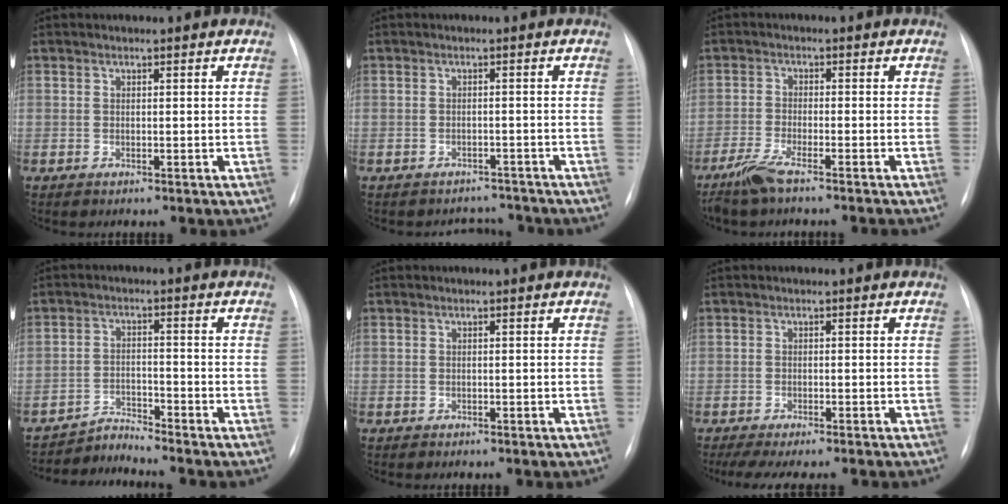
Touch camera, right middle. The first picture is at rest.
{"total": 3.9, "force": [-3.5, 1.4, -0.7], "torque": [0.010, 0.011, -0.046]}
{"total": 5.1, "force": [-4.1, -0.1, 3.1], "torque": [-0.068, -0.015, -0.081]}
{"total": 3.8, "force": [-3.3, -1.3, -1.3], "torque": [0.025, -0.011, -0.055]}
{"total": 0.0}
{"total": 8.5, "force": [-7.1, 1.2, 4.5], "torque": [-0.059, -0.004, -0.102]}